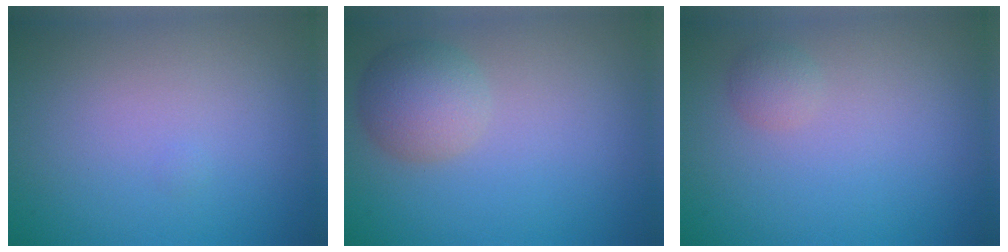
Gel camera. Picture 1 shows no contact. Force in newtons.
{"total": 3.7, "press": 3.7, "slide": 0.1}
{"total": 1.3, "press": 1.3, "slide": 0.0}